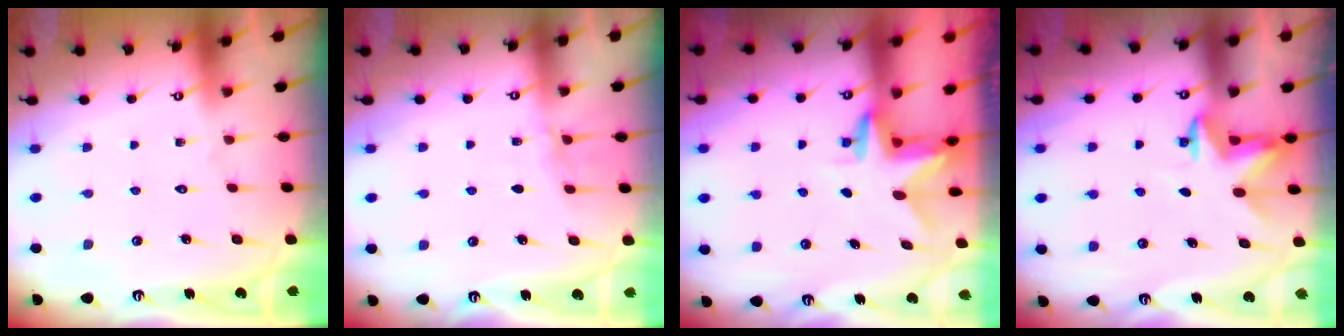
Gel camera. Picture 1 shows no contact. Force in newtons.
{"total": 3.7, "press": 3.5, "slide": 1.2}
{"total": 3.1, "press": 3.1, "slide": 0.2}
{"total": 5.3, "press": 5.3, "slide": 0.4}